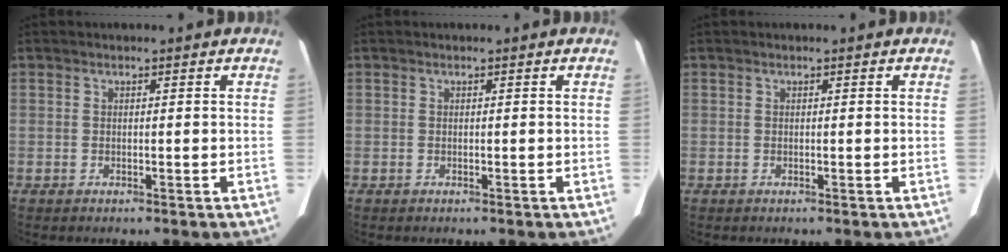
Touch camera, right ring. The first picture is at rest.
{"total": 0.0}
{"total": 0.0}